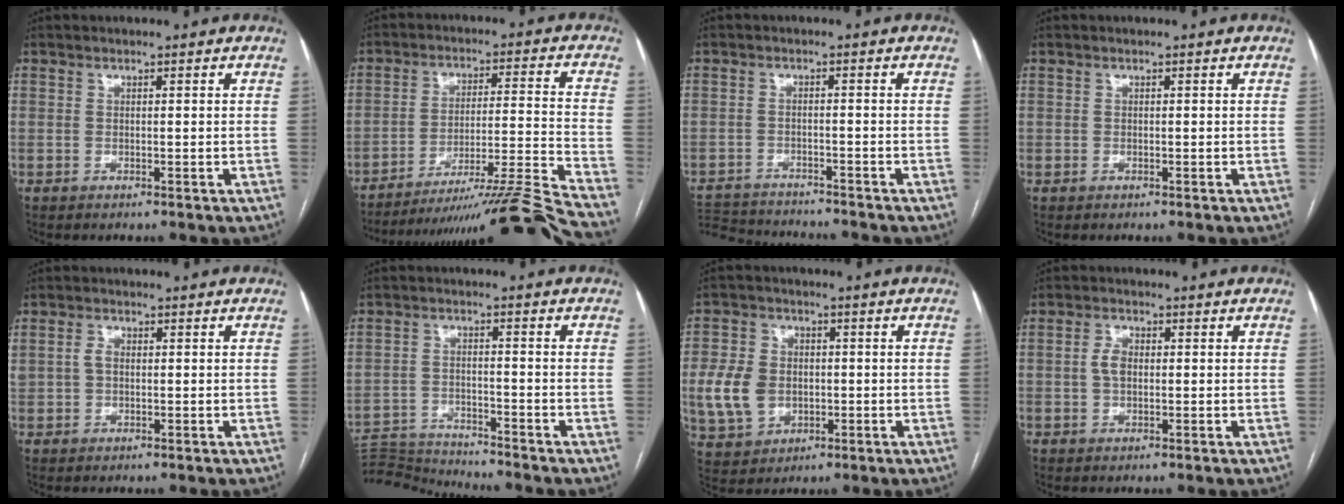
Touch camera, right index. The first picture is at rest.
{"total": 22.5, "force": [-20.4, -4.2, 8.7], "torque": [-0.083, -0.023, -0.299]}
{"total": 11.1, "force": [-10.7, 1.0, 2.7], "torque": [-0.052, 0.004, -0.164]}
{"total": 0.0}
{"total": 2.7, "force": [0.3, 1.9, 1.9], "torque": [-0.049, 0.016, 0.008]}
{"total": 8.4, "force": [-8.2, -1.4, 0.1], "torque": [0.000, -0.002, -0.148]}
{"total": 10.0, "force": [-1.0, 7.9, 6.0], "torque": [-0.140, 0.016, -0.006]}
{"total": 3.0, "force": [0.1, 1.8, 2.4], "torque": [-0.051, 0.010, 0.001]}